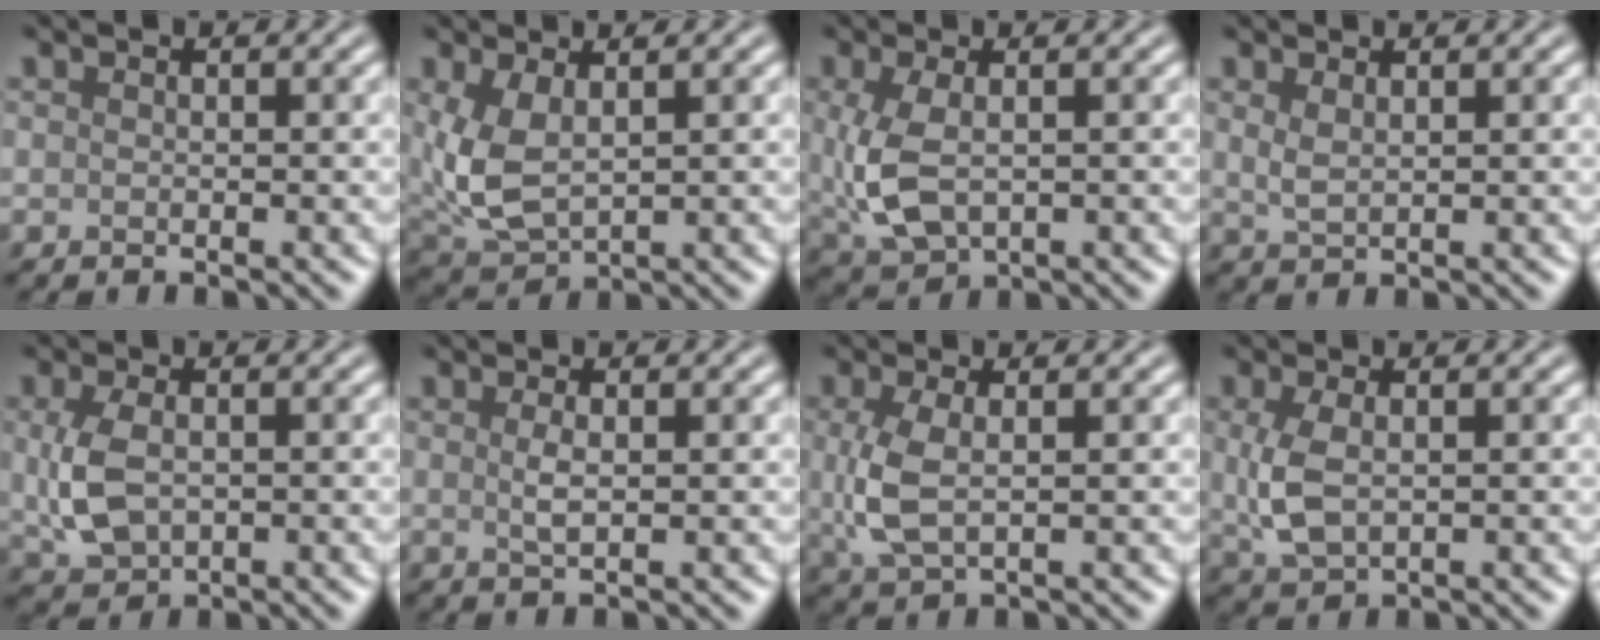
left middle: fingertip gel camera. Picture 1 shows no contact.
{"total": 4.8, "force": [0.8, 2.6, 3.9], "torque": [-0.101, -0.007, 0.024]}
{"total": 4.9, "force": [0.1, 2.9, 4.0], "torque": [-0.103, -0.005, 0.010]}
{"total": 1.5, "force": [0.9, 0.5, 1.1], "torque": [-0.026, -0.003, 0.021]}
{"total": 4.4, "force": [0.0, 2.9, 3.3], "torque": [-0.083, -0.004, 0.006]}
{"total": 1.4, "force": [0.2, 0.4, 1.3], "torque": [-0.028, 0.000, 0.005]}
{"total": 3.9, "force": [0.3, 1.9, 3.4], "torque": [-0.085, 0.000, 0.009]}
{"total": 3.7, "force": [0.4, 2.1, 3.0], "torque": [-0.078, 0.001, 0.012]}